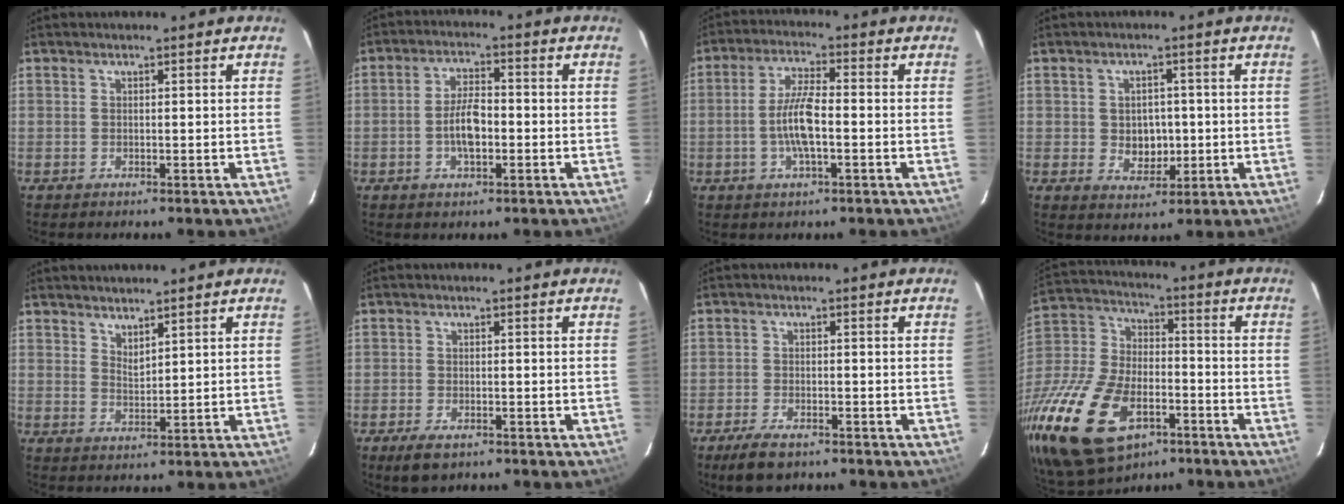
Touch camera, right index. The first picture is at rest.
{"total": 6.3, "force": [-1.5, 2.7, 5.4], "torque": [-0.104, 0.007, -0.024]}
{"total": 7.6, "force": [-1.6, 1.9, 7.2], "torque": [-0.144, 0.004, -0.033]}
{"total": 5.3, "force": [-0.4, 4.4, 2.9], "torque": [-0.050, 0.002, 0.004]}
{"total": 2.6, "force": [2.3, 0.6, 1.1], "torque": [-0.016, 0.000, 0.042]}
{"total": 4.4, "force": [-3.0, 2.0, 2.6], "torque": [-0.065, -0.013, -0.053]}
{"total": 5.8, "force": [-4.4, 2.2, 3.1], "torque": [-0.083, -0.010, -0.080]}
{"total": 28.5, "force": [-13.3, 16.8, 18.8], "torque": [-0.427, -0.023, -0.223]}